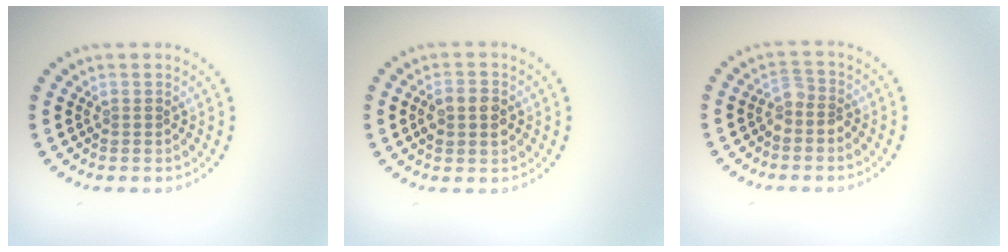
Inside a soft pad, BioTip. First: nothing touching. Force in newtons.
{"total": 3.0, "press": 3.0, "slide": 0.1}
{"total": 1.6, "press": 1.3, "slide": 1.0}